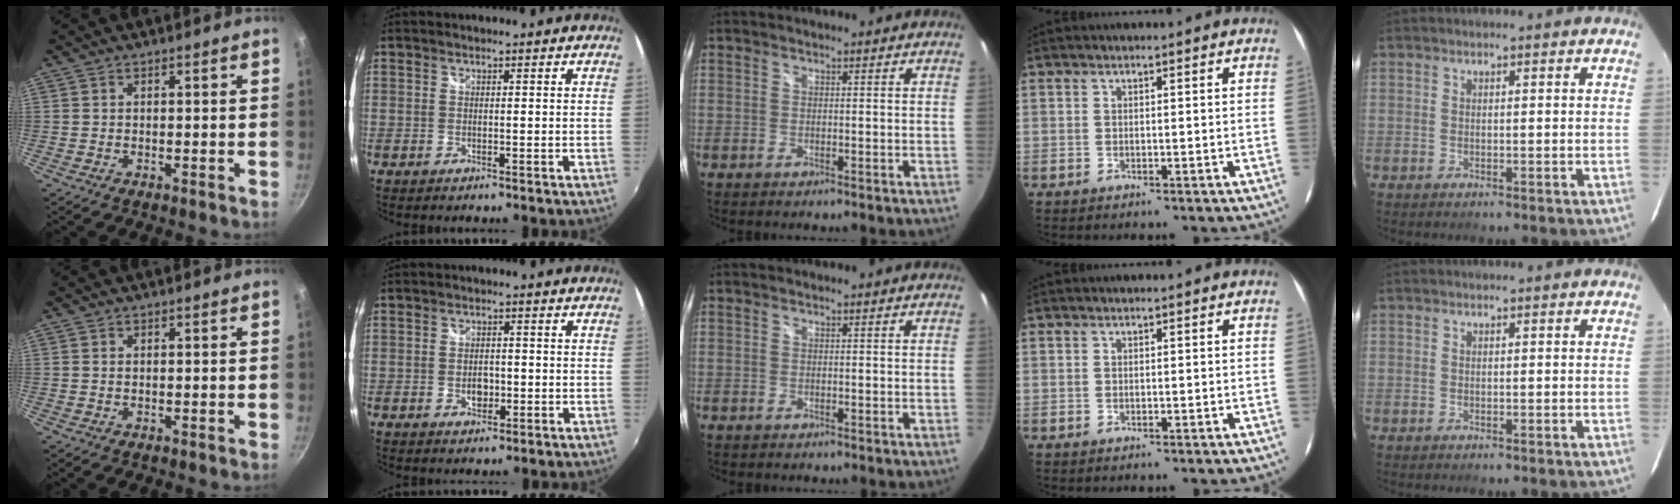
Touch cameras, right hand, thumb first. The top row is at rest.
{"thumb": {"total": 0.6, "force": [0.2, 0.3, 0.4], "torque": [-0.009, 0.000, 0.003]}, "index": {"total": 3.0, "force": [-0.8, 2.1, 2.0], "torque": [-0.032, 0.001, -0.012]}}